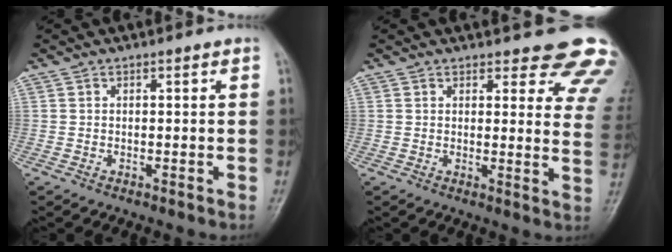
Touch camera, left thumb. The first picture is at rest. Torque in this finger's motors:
{"motor_torque": [2.56, 2.45, 1.38, -1.39, 0.12]}